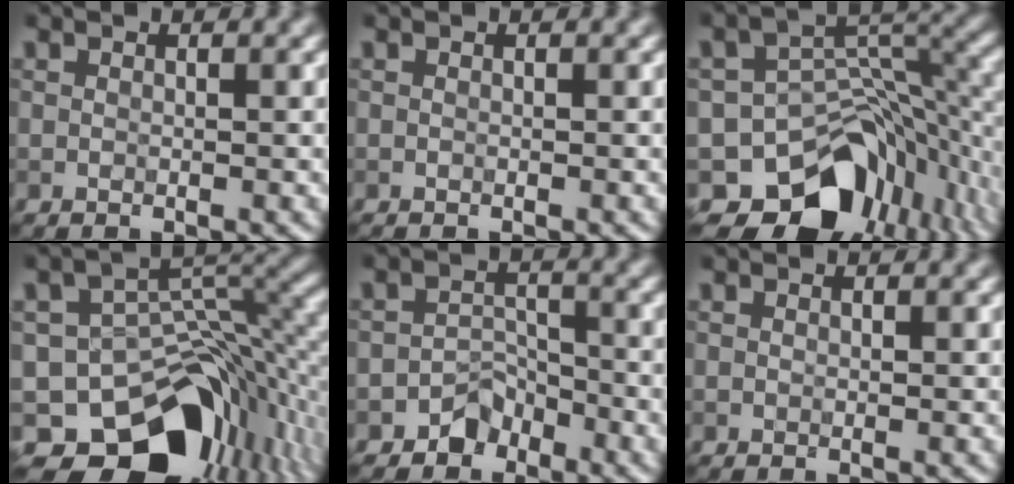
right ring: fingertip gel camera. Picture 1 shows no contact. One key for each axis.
{"total": 0.0}
{"total": 12.6, "fx": -7.3, "fy": 7.8, "fz": 6.7, "tx": -0.110, "ty": -0.010, "tz": -0.102}
{"total": 14.0, "fx": -6.9, "fy": 8.2, "fz": 9.0, "tx": -0.148, "ty": -0.007, "tz": -0.097}
{"total": 2.5, "fx": -2.0, "fy": 1.4, "fz": 0.3, "tx": 0.009, "ty": 0.013, "tz": -0.038}
{"total": 0.0}